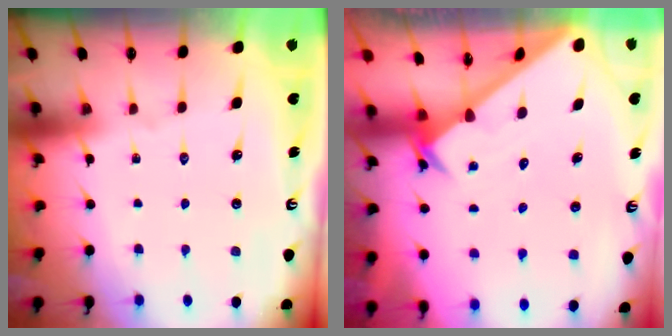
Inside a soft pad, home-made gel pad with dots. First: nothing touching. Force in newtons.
{"total": 1.8, "press": 1.8, "slide": 0.1}